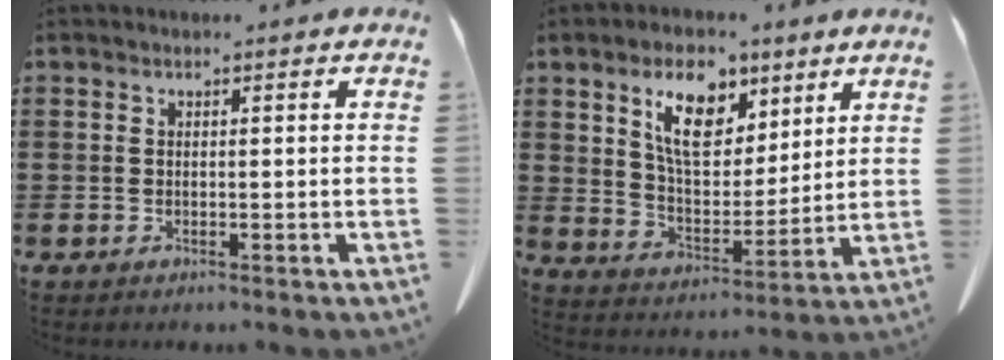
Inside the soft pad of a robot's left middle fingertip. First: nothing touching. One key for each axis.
{"total": 10.0, "fx": 5.9, "fy": 5.6, "fz": 5.9, "tx": -0.109, "ty": -0.012, "tz": 0.105}